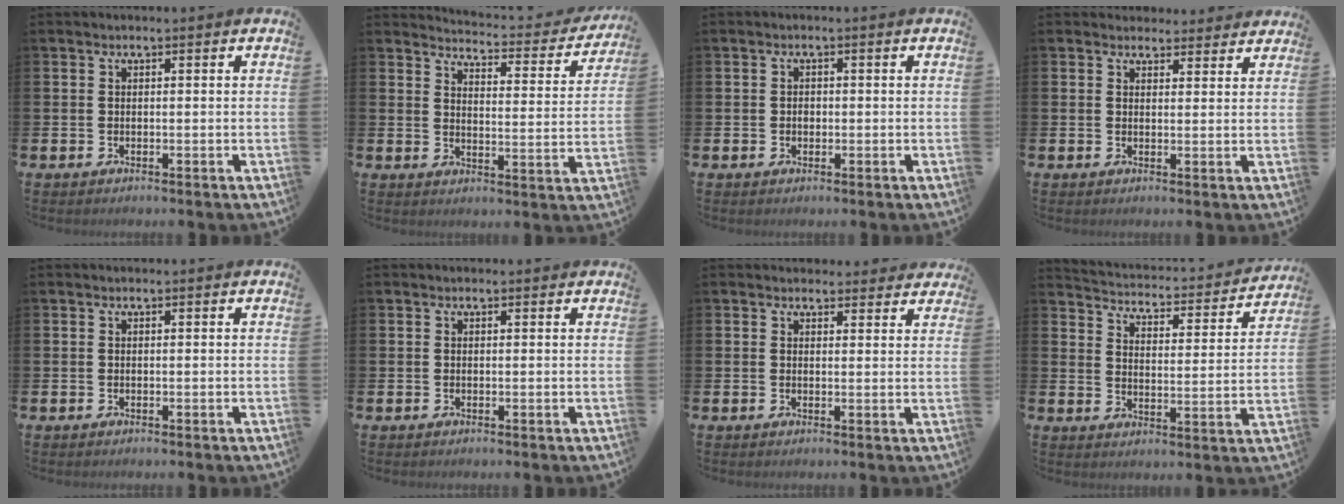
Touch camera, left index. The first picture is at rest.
{"total": 3.9, "force": [3.8, 0.6, 0.7], "torque": [-0.016, -0.040, 0.055]}
{"total": 1.0, "force": [0.0, 0.9, 0.5], "torque": [0.005, 0.000, -0.005]}
{"total": 3.0, "force": [2.8, 1.0, -0.2], "torque": [0.007, -0.013, 0.050]}
{"total": 0.0}
{"total": 0.0}
{"total": 2.5, "force": [2.4, 0.8, -0.1], "torque": [0.007, -0.012, 0.042]}
{"total": 3.6, "force": [3.4, 0.9, 0.5], "torque": [-0.032, -0.037, 0.049]}